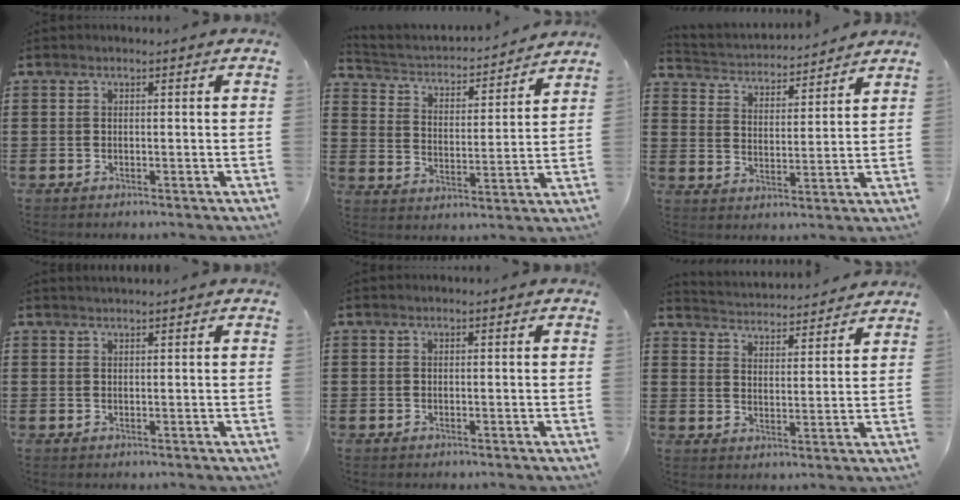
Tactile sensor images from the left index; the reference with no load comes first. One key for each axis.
{"total": 2.6, "fx": 2.4, "fy": 0.9, "fz": 0.5, "tx": -0.029, "ty": -0.025, "tz": 0.030}
{"total": 3.2, "fx": 3.2, "fy": 0.3, "fz": -0.2, "tx": -0.019, "ty": -0.025, "tz": 0.049}
{"total": 0.8, "fx": 0.8, "fy": -0.1, "fz": 0.2, "tx": -0.005, "ty": -0.002, "tz": 0.016}
{"total": 0.0}
{"total": 3.5, "fx": 3.5, "fy": -0.1, "fz": -0.3, "tx": -0.013, "ty": -0.027, "tz": 0.057}